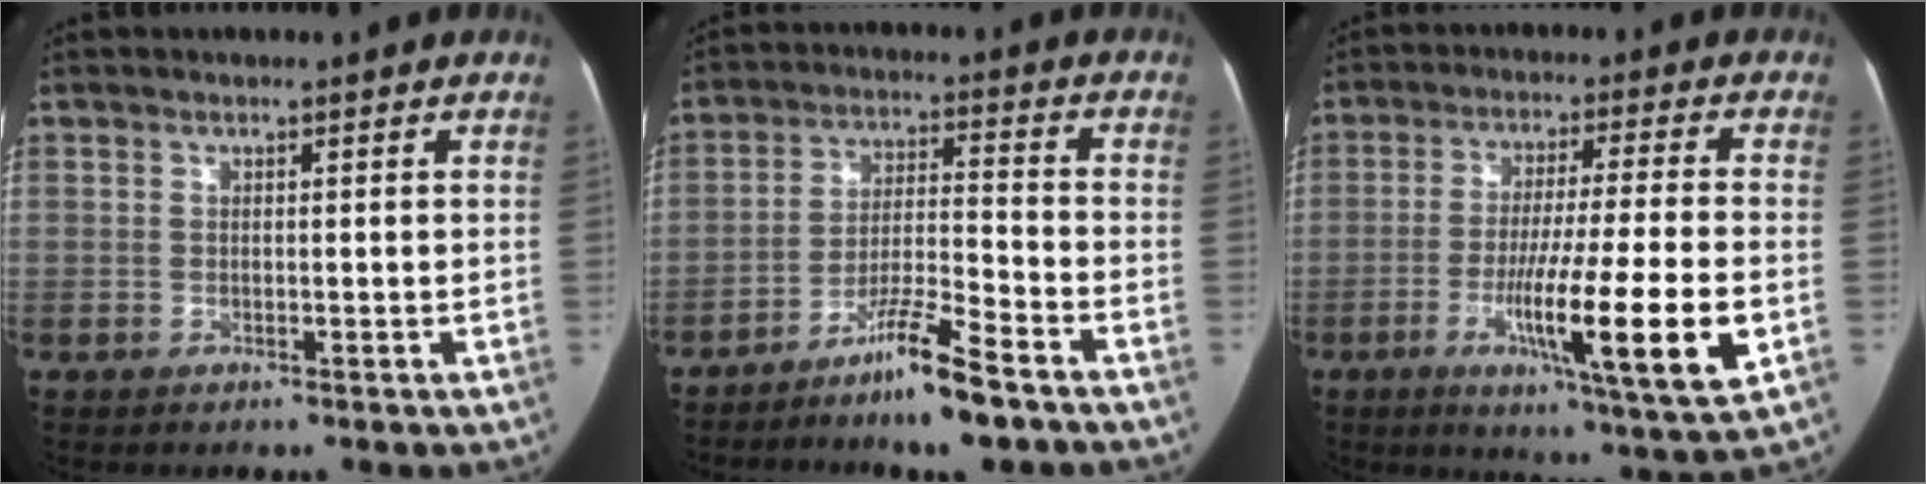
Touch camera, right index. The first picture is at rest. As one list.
[{"total": 9.4, "force": [-6.8, 0.1, 6.5], "torque": [-0.118, -0.017, -0.124]}, {"total": 16.0, "force": [-4.8, -0.4, 15.3], "torque": [-0.253, -0.031, -0.077]}]